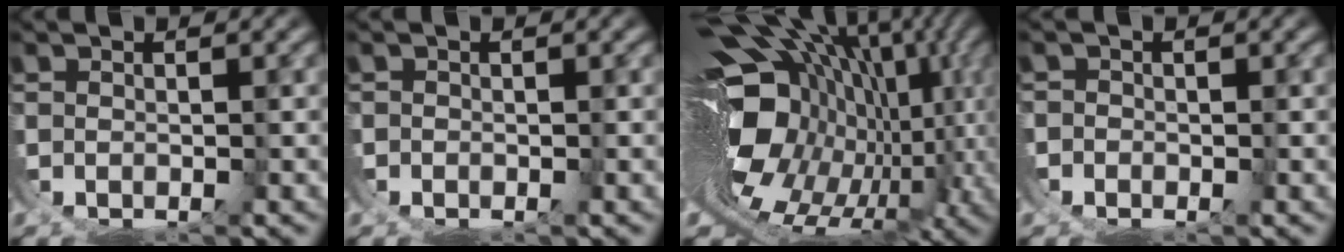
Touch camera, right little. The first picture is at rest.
{"total": 0.0}
{"total": 21.0, "force": [0.3, 13.3, 16.3], "torque": [-0.244, -0.020, 0.008]}
{"total": 1.1, "force": [-0.7, 0.8, 0.0], "torque": [0.004, 0.000, -0.019]}